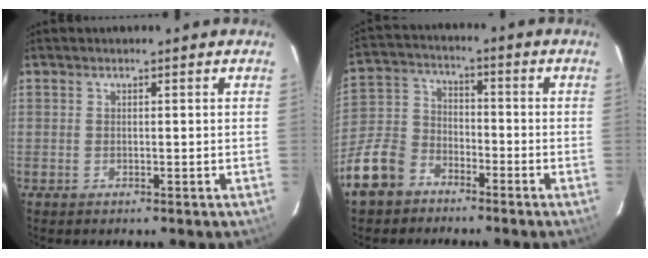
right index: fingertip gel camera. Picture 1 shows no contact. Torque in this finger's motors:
{"motor_torque": [0.20, 0.02, -0.38, -0.21]}